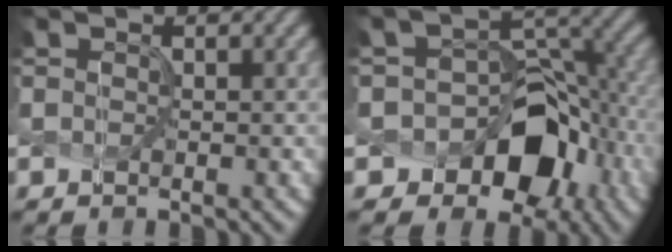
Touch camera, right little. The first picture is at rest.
{"total": 10.0, "force": [-4.5, 7.1, 5.5], "torque": [-0.053, 0.017, -0.073]}